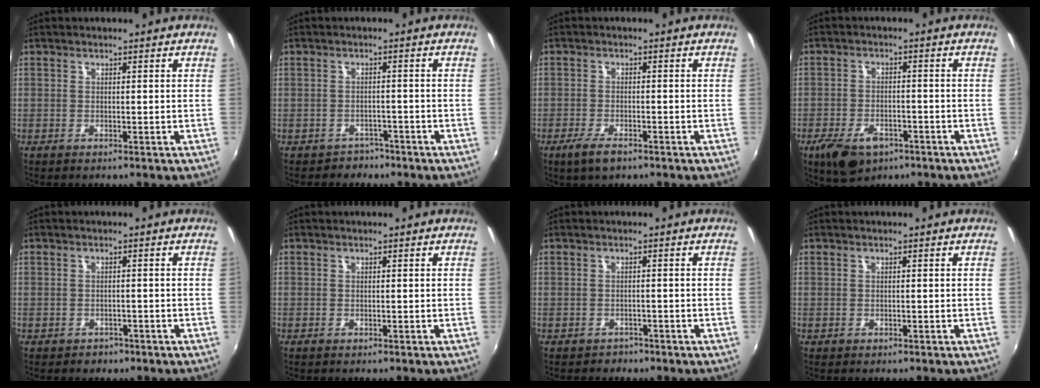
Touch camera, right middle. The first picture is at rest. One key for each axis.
{"total": 3.2, "fx": -2.4, "fy": 2.1, "fz": -0.1, "tx": -0.006, "ty": 0.003, "tz": -0.036}
{"total": 4.3, "fx": -2.9, "fy": 1.4, "fz": 2.9, "tx": -0.070, "ty": -0.011, "tz": -0.054}
{"total": 9.3, "fx": -5.6, "fy": 5.0, "fz": 5.6, "tx": -0.132, "ty": -0.018, "tz": -0.092}
{"total": 2.1, "fx": -1.3, "fy": 1.6, "fz": 0.4, "tx": -0.012, "ty": -0.002, "tz": -0.015}
{"total": 0.0}
{"total": 1.9, "fx": -1.4, "fy": 1.3, "fz": 0.1, "tx": -0.007, "ty": -0.001, "tz": -0.019}
{"total": 0.0}